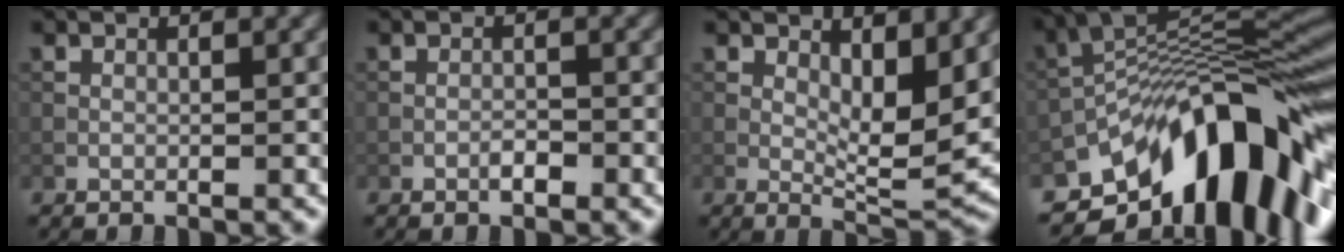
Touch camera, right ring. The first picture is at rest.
{"total": 1.1, "force": [-0.7, 0.3, 0.8], "torque": [-0.014, 0.002, -0.014]}
{"total": 5.9, "force": [1.5, 2.5, 5.2], "torque": [-0.080, -0.011, 0.026]}
{"total": 14.8, "force": [-7.8, 6.2, 10.9], "torque": [-0.166, 0.020, -0.141]}